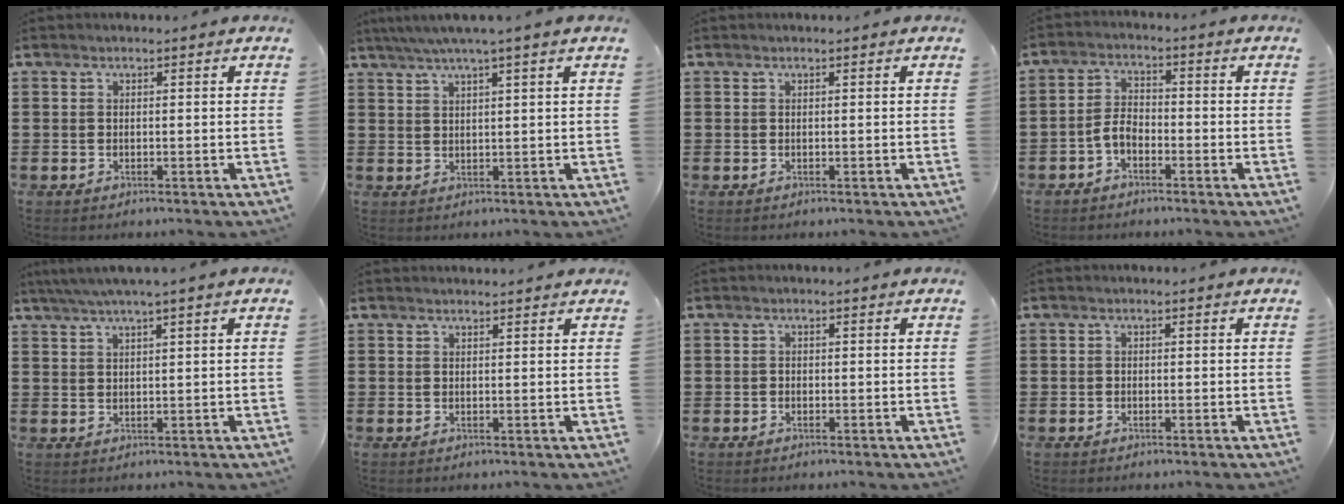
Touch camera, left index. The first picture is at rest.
{"total": 2.9, "force": [2.0, -0.5, 2.0], "torque": [-0.043, 0.002, 0.034]}
{"total": 0.0}
{"total": 3.6, "force": [-2.1, 1.8, 2.4], "torque": [-0.059, 0.005, -0.046]}
{"total": 2.3, "force": [1.4, -0.3, 1.8], "torque": [-0.035, 0.002, 0.025]}
{"total": 0.9, "force": [0.9, -0.1, 0.2], "torque": [-0.005, -0.002, 0.018]}
{"total": 0.7, "force": [-0.4, 0.6, 0.2], "torque": [-0.007, 0.001, -0.008]}
{"total": 0.6, "force": [-0.4, 0.4, 0.1], "torque": [-0.004, 0.001, -0.008]}